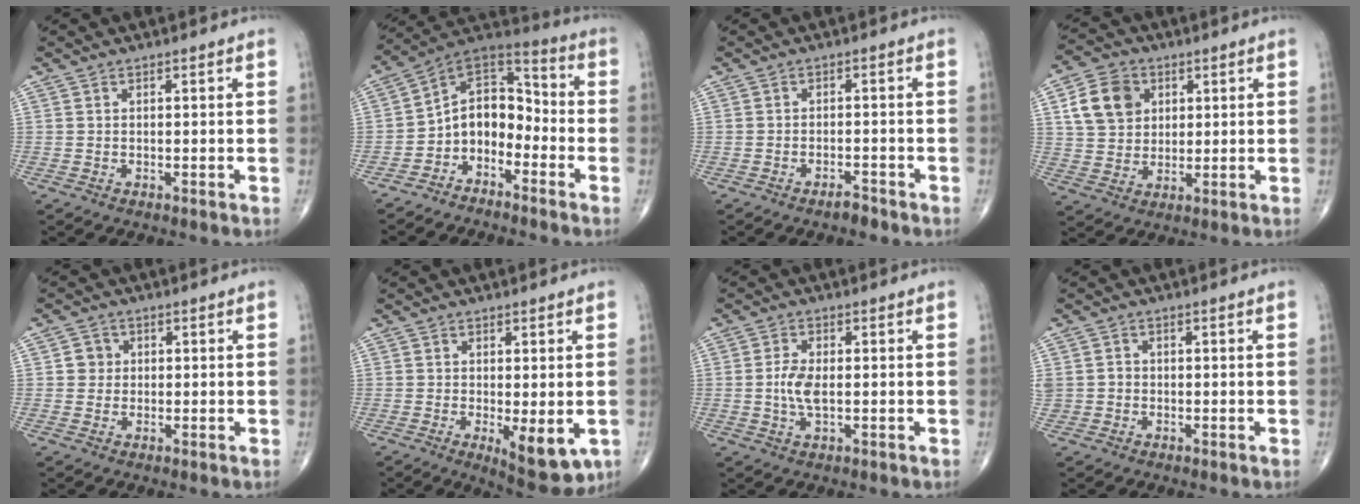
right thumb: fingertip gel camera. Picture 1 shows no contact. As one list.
[{"total": 10.5, "force": [-4.0, 7.5, 6.2], "torque": [-0.062, 0.084, -0.086]}, {"total": 2.1, "force": [-1.8, 0.6, 1.0], "torque": [-0.018, 0.006, -0.032]}, {"total": 10.3, "force": [3.4, 8.2, 5.1], "torque": [-0.071, -0.004, 0.063]}, {"total": 2.9, "force": [0.4, 2.7, 0.7], "torque": [0.007, 0.003, 0.002]}, {"total": 8.0, "force": [-1.9, 3.0, 7.1], "torque": [-0.088, -0.020, -0.018]}, {"total": 4.6, "force": [-0.2, 2.1, 4.1], "torque": [-0.090, 0.000, -0.005]}, {"total": 2.7, "force": [-0.1, 2.5, 1.0], "torque": [-0.010, 0.010, 0.002]}]